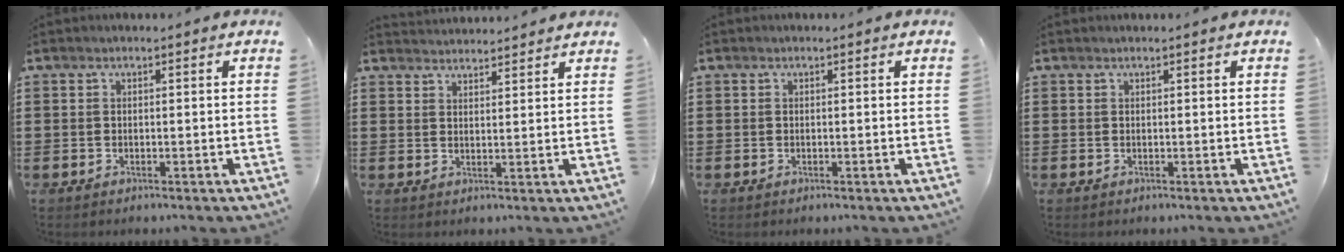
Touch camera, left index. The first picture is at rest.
{"total": 2.6, "force": [2.5, -0.1, -0.4], "torque": [0.000, -0.008, 0.049]}
{"total": 0.0}
{"total": 0.0}